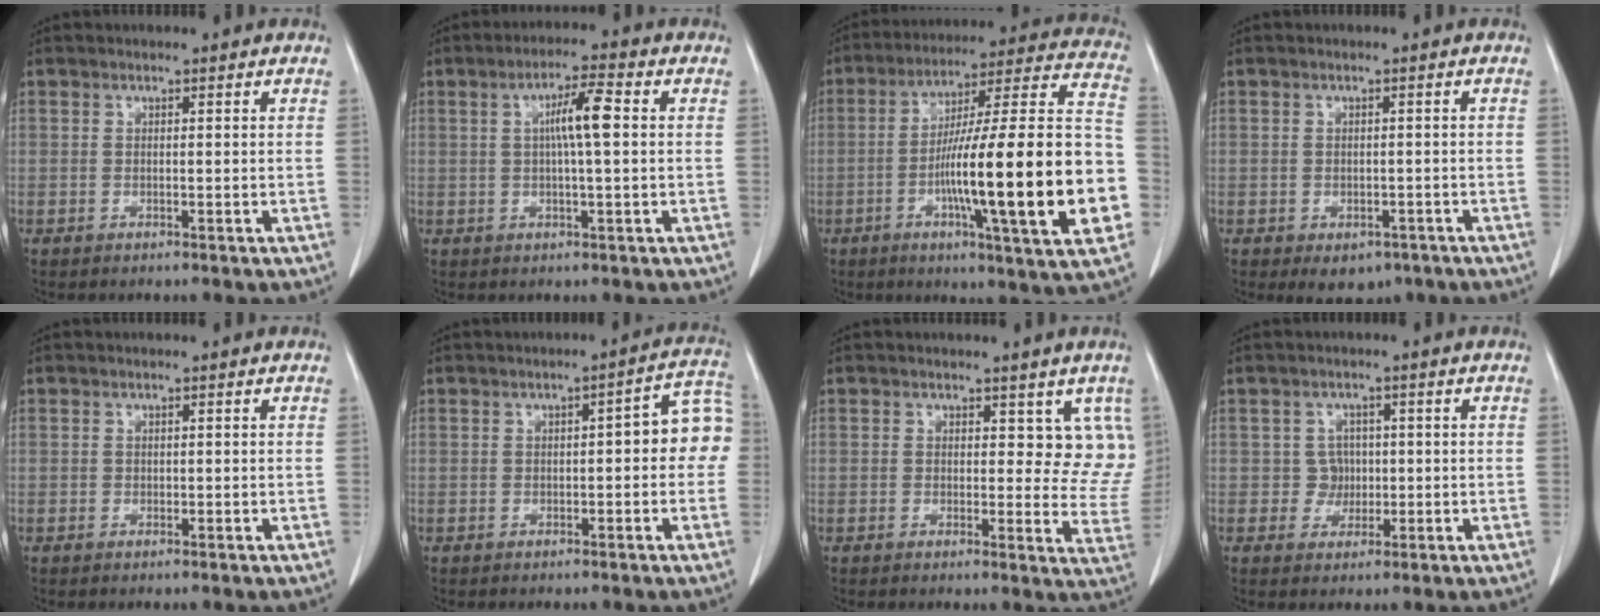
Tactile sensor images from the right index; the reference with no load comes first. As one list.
[{"total": 5.8, "force": [0.8, 0.3, 5.8], "torque": [-0.103, 0.009, 0.011]}, {"total": 27.0, "force": [-5.9, 1.2, 26.3], "torque": [-0.336, 0.002, -0.101]}, {"total": 4.6, "force": [-2.8, 3.1, 1.9], "torque": [-0.012, 0.002, -0.028]}, {"total": 0.0}, {"total": 7.4, "force": [0.0, 2.1, 7.1], "torque": [-0.083, 0.036, -0.002]}, {"total": 6.7, "force": [3.8, 3.9, 3.8], "torque": [-0.017, -0.019, 0.031]}, {"total": 2.8, "force": [0.0, 2.8, 0.3], "torque": [0.003, 0.006, 0.000]}]